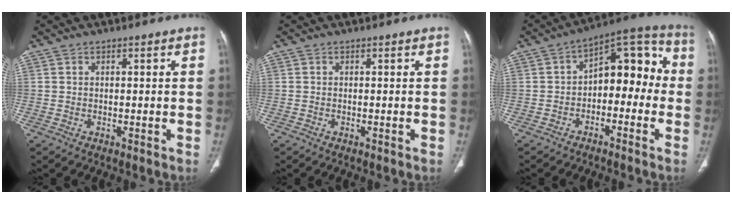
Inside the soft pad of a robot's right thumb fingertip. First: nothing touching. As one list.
[{"total": 0.0}, {"total": 12.7, "force": [-1.3, 7.9, 9.9], "torque": [-0.090, 0.055, -0.034]}]